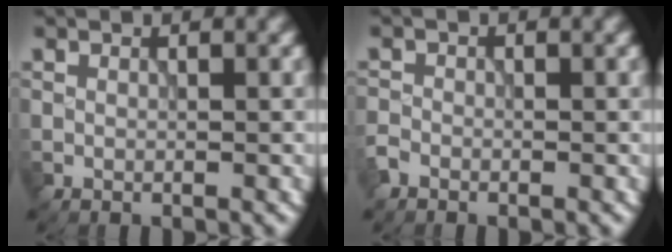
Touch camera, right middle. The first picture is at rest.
{"total": 1.2, "force": [-1.0, 0.6, 0.2], "torque": [-0.003, 0.000, -0.026]}